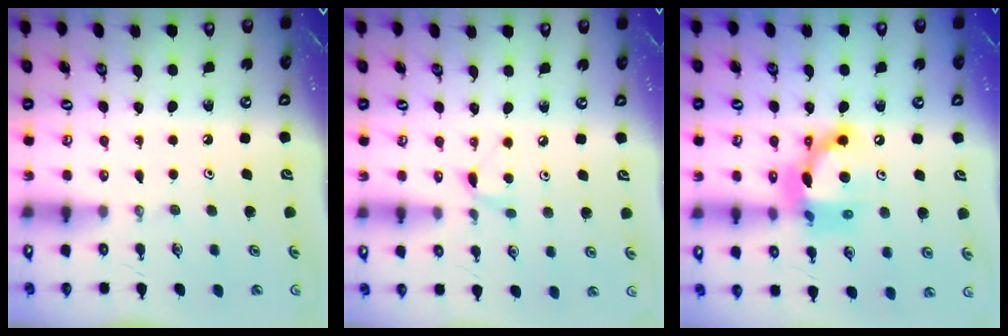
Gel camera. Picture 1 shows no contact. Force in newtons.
{"total": 5.4, "press": 5.3, "slide": 0.8}
{"total": 13.4, "press": 13.4, "slide": 0.9}